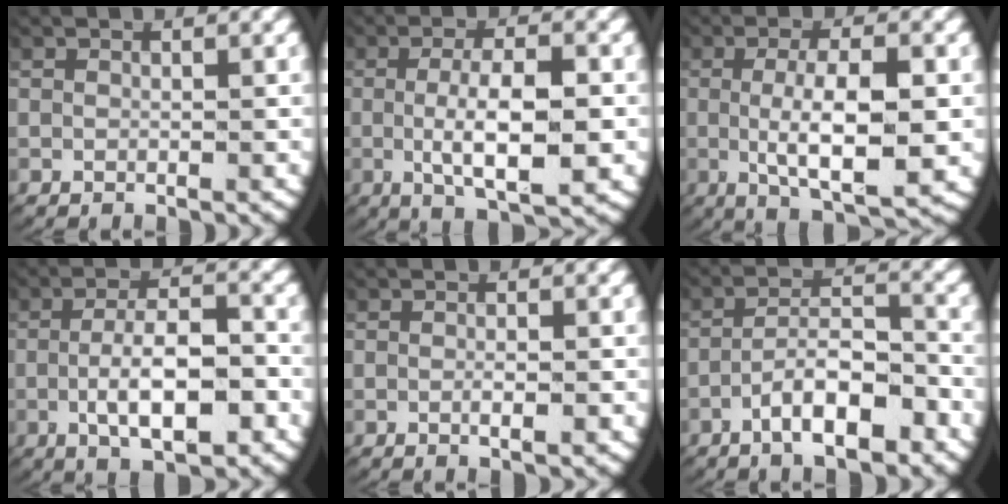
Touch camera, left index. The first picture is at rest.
{"total": 7.0, "force": [-1.0, 2.7, 6.4], "torque": [-0.109, -0.014, -0.012]}
{"total": 7.8, "force": [-1.2, 3.0, 7.1], "torque": [-0.124, -0.019, -0.011]}
{"total": 6.6, "force": [-1.9, 2.5, 5.8], "torque": [-0.088, -0.007, -0.027]}
{"total": 1.4, "force": [-0.5, 0.3, 1.3], "torque": [-0.022, 0.001, -0.010]}
{"total": 5.6, "force": [-3.0, 2.1, 4.2], "torque": [-0.070, -0.004, -0.050]}